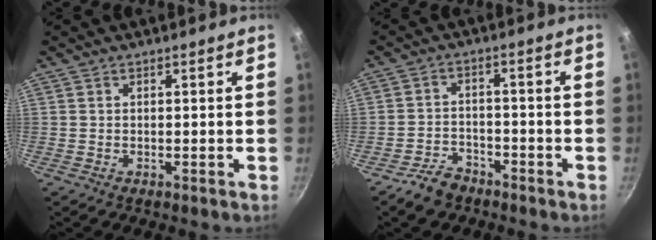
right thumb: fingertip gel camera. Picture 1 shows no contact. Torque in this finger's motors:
{"motor_torque": [0.81, 0.74, -0.12, 0.00, 0.02]}